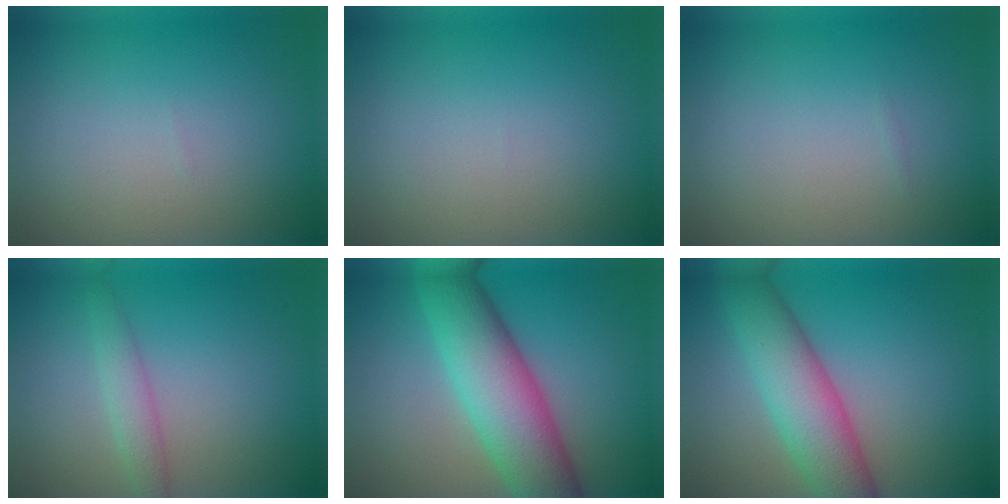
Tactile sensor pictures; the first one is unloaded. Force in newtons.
{"total": 0.0}
{"total": 0.0}
{"total": 2.2, "press": 2.2, "slide": 0.1}
{"total": 9.3, "press": 9.3, "slide": 0.2}
{"total": 6.8, "press": 6.8, "slide": 0.5}